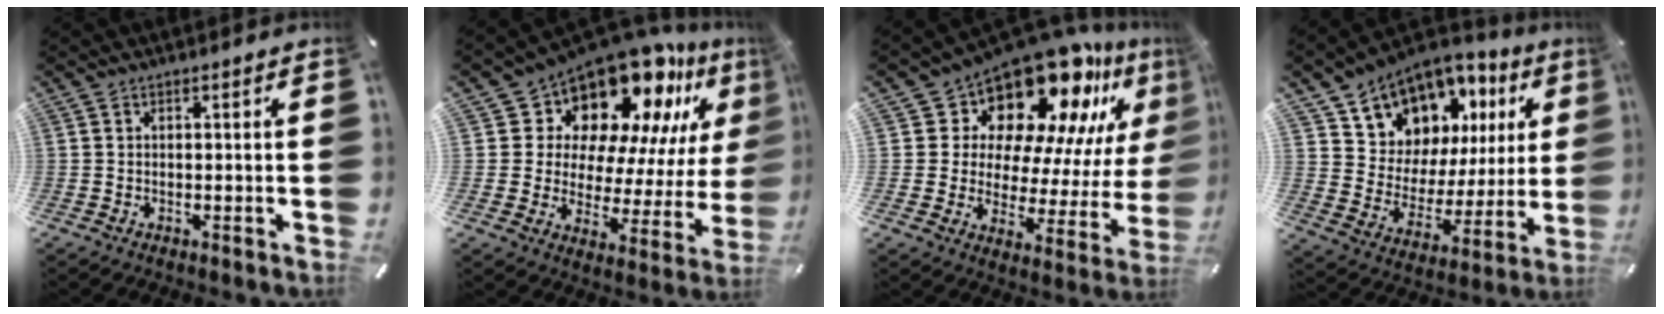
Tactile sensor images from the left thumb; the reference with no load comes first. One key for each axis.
{"total": 17.3, "fx": 13.9, "fy": 8.3, "fz": 6.1, "tx": -0.096, "ty": -0.135, "tz": 0.235}
{"total": 18.4, "fx": 15.1, "fy": 7.8, "fz": 6.9, "tx": -0.105, "ty": -0.148, "tz": 0.253}
{"total": 11.7, "fx": 9.1, "fy": 7.2, "fz": 1.1, "tx": -0.041, "ty": -0.096, "tz": 0.168}